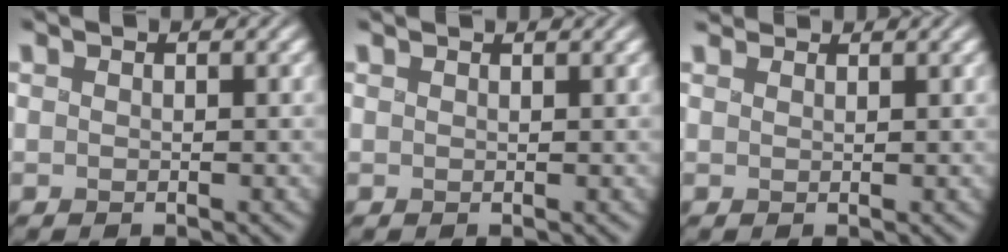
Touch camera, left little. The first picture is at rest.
{"total": 0.8, "force": [0.8, 0.0, 0.2], "torque": [-0.001, 0.003, 0.010]}
{"total": 2.5, "force": [2.2, 0.8, 0.7], "torque": [-0.012, -0.001, 0.040]}